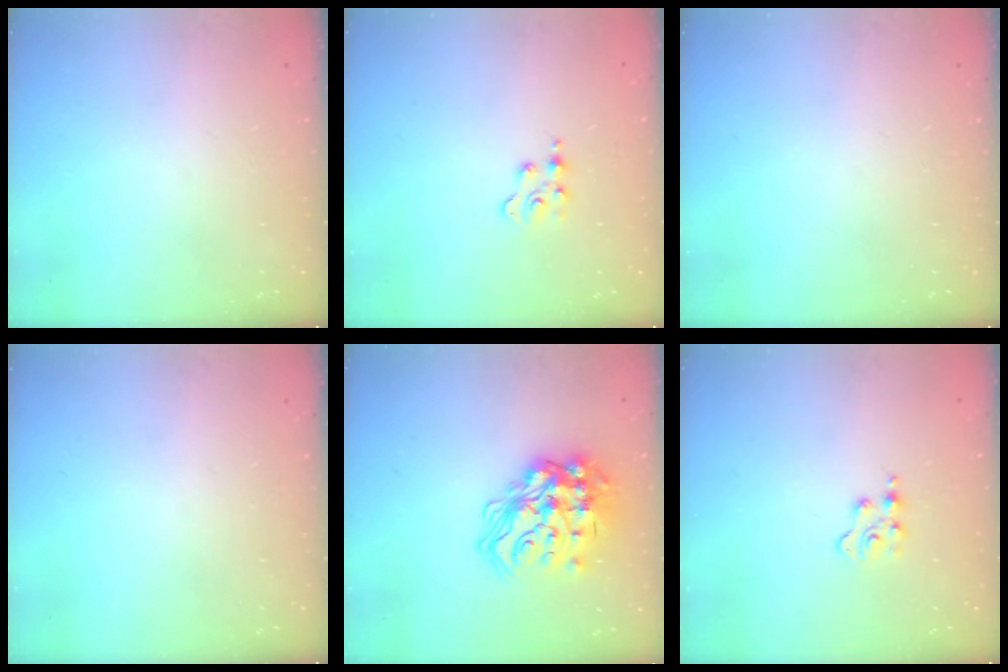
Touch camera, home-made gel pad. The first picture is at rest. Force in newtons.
{"total": 2.6, "press": 2.5, "slide": 0.4}
{"total": 0.0}
{"total": 0.0}
{"total": 21.4, "press": 21.3, "slide": 1.7}
{"total": 2.9, "press": 2.9, "slide": 0.4}